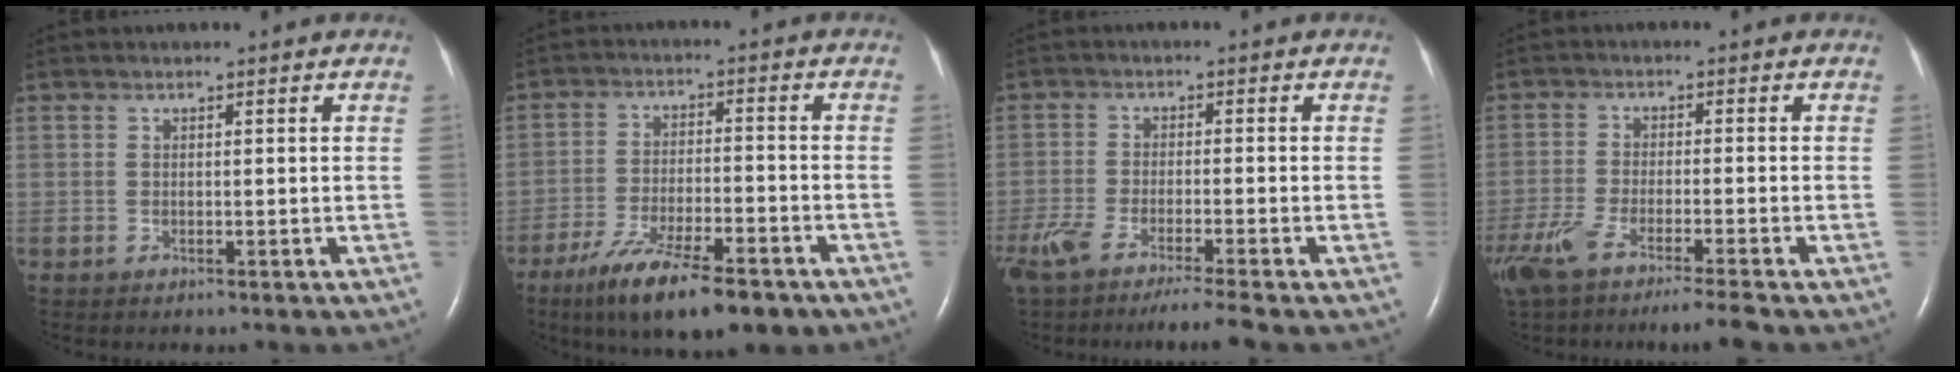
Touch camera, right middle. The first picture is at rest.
{"total": 13.6, "force": [-9.3, 3.1, 9.4], "torque": [-0.156, -0.024, -0.152]}
{"total": 10.3, "force": [-8.1, -0.1, 6.4], "torque": [-0.107, -0.025, -0.135]}
{"total": 10.0, "force": [-7.5, 0.0, 6.7], "torque": [-0.118, -0.022, -0.126]}